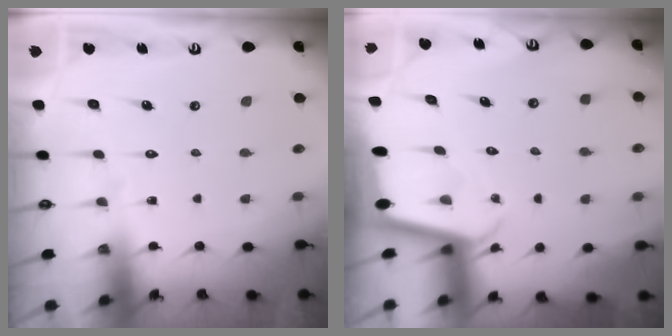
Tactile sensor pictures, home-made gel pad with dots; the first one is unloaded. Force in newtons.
{"total": 2.1, "press": 2.1, "slide": 0.2}